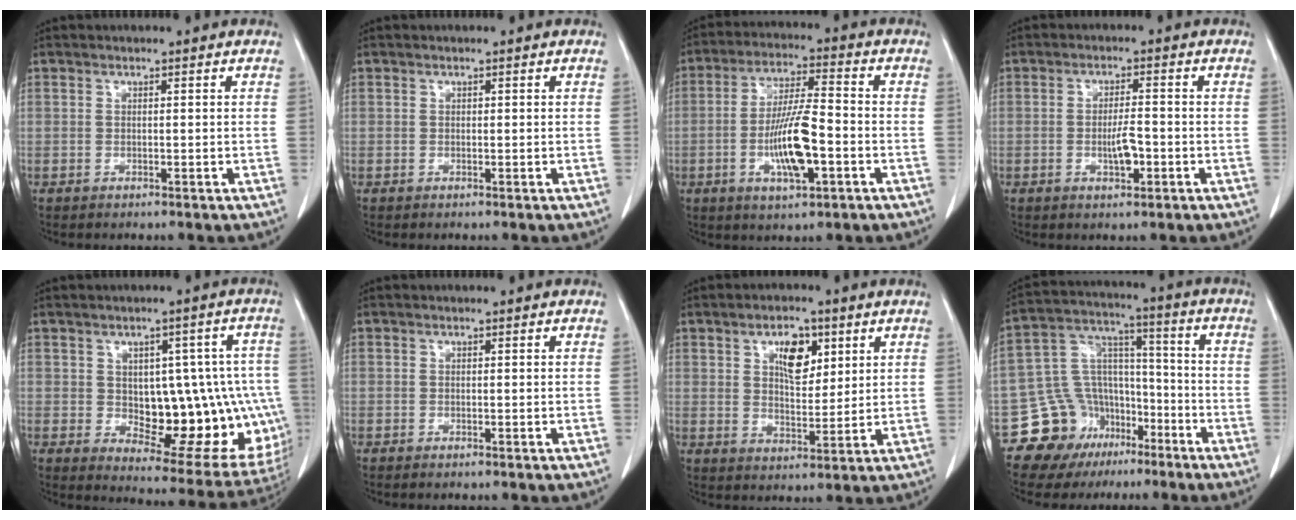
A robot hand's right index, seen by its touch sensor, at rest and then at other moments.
{"total": 0.0}
{"total": 10.5, "force": [-3.1, 2.0, 9.9], "torque": [-0.188, 0.000, -0.056]}
{"total": 3.8, "force": [-1.2, 0.9, 3.4], "torque": [-0.060, 0.001, -0.019]}
{"total": 18.4, "force": [-2.2, 8.6, 16.1], "torque": [-0.144, 0.026, 0.001]}
{"total": 0.7, "force": [-0.6, 0.1, 0.4], "torque": [-0.009, -0.002, -0.008]}
{"total": 6.8, "force": [3.0, 3.3, 5.1], "torque": [-0.088, 0.004, 0.055]}
{"total": 13.9, "force": [-8.1, 10.8, 3.3], "torque": [-0.060, 0.085, -0.124]}